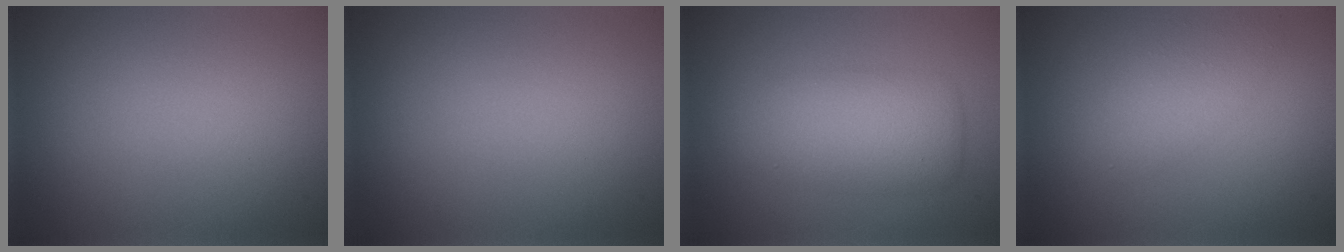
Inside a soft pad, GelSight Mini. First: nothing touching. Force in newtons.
{"total": 0.0}
{"total": 5.0, "press": 5.0, "slide": 0.1}
{"total": 2.9, "press": 2.9, "slide": 0.2}